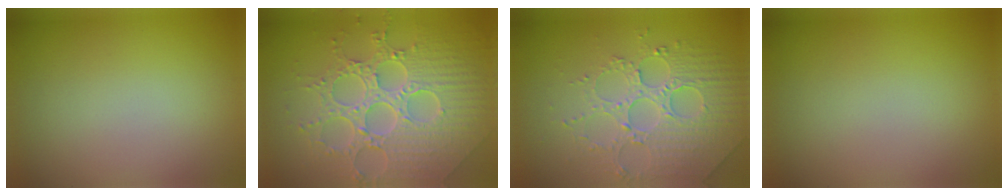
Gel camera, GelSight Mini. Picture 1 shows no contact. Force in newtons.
{"total": 8.0, "press": 5.9, "slide": 5.4}
{"total": 4.2, "press": 3.9, "slide": 1.3}
{"total": 0.0}